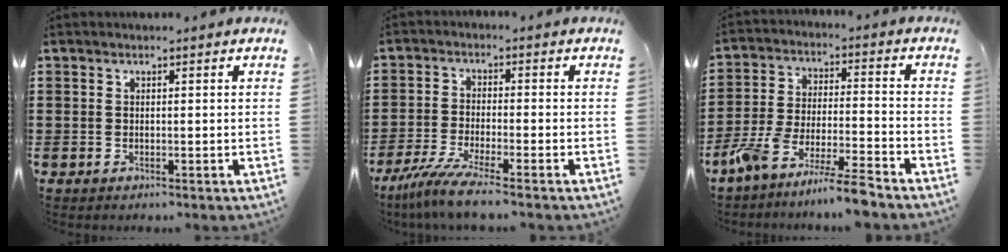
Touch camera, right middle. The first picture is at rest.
{"total": 6.0, "force": [-4.8, -0.1, 3.6], "torque": [-0.093, -0.029, -0.095]}
{"total": 8.4, "force": [-7.8, -0.7, 3.1], "torque": [-0.068, -0.006, -0.157]}